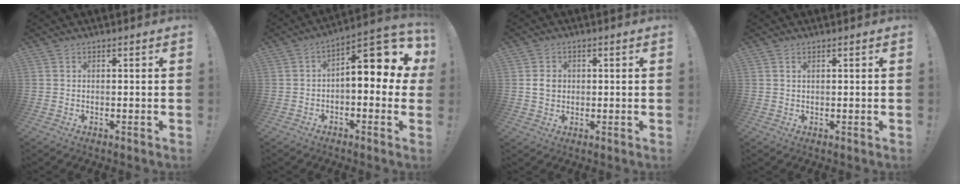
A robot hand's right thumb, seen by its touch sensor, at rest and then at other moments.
{"total": 12.5, "force": [2.6, 5.2, 11.1], "torque": [-0.147, -0.016, 0.041]}
{"total": 4.2, "force": [0.2, 3.5, 2.4], "torque": [-0.045, 0.004, 0.003]}
{"total": 0.7, "force": [0.4, 0.2, 0.5], "torque": [-0.006, -0.002, 0.007]}